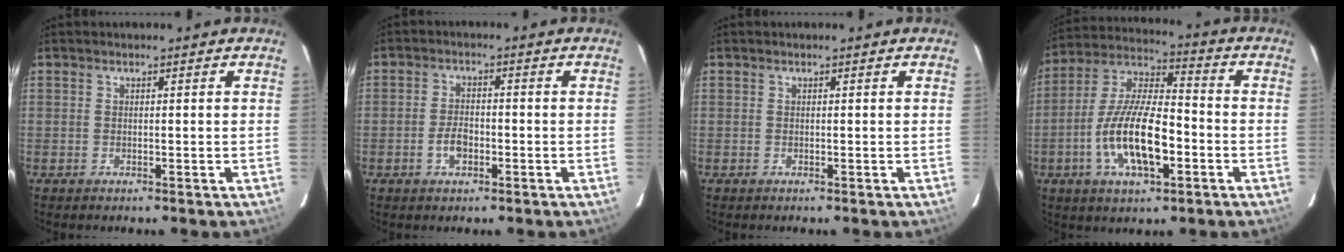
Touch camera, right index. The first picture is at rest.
{"total": 3.9, "force": [-1.7, 2.2, 2.8], "torque": [-0.059, 0.003, -0.028]}
{"total": 0.0}
{"total": 15.5, "force": [-4.8, 5.7, 13.6], "torque": [-0.277, -0.003, -0.088]}